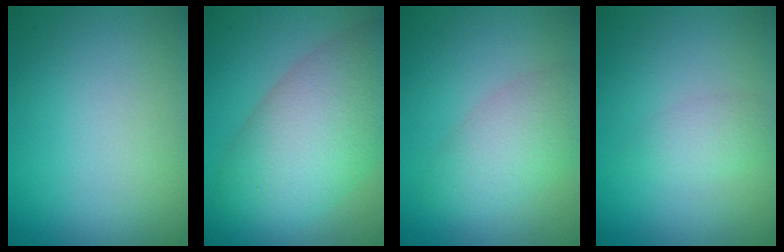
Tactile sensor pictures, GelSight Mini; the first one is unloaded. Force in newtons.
{"total": 10.1, "press": 10.1, "slide": 0.2}
{"total": 4.0, "press": 4.0, "slide": 0.1}
{"total": 1.8, "press": 1.8, "slide": 0.1}